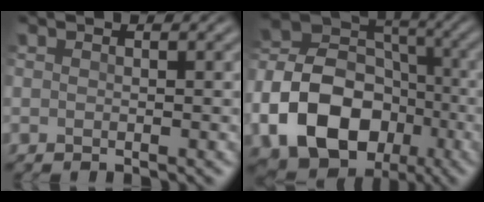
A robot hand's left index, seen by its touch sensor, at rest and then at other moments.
{"total": 13.0, "force": [-4.7, 9.7, 7.2], "torque": [-0.153, -0.008, -0.090]}